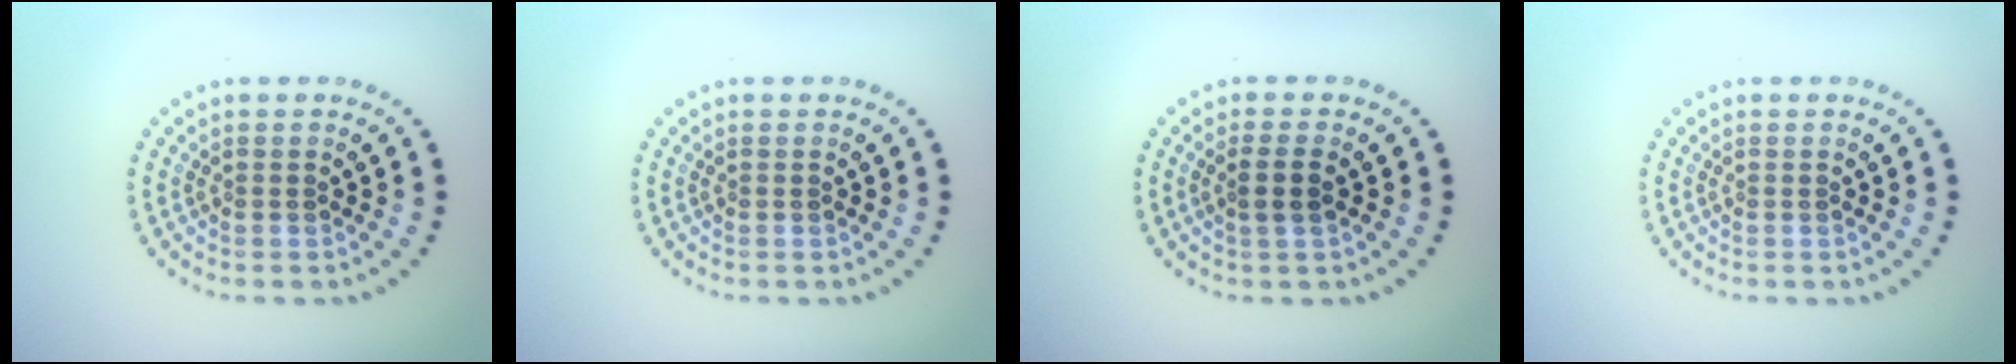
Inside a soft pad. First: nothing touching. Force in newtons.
{"total": 0.0}
{"total": 1.9, "press": 1.7, "slide": 0.9}
{"total": 0.0}